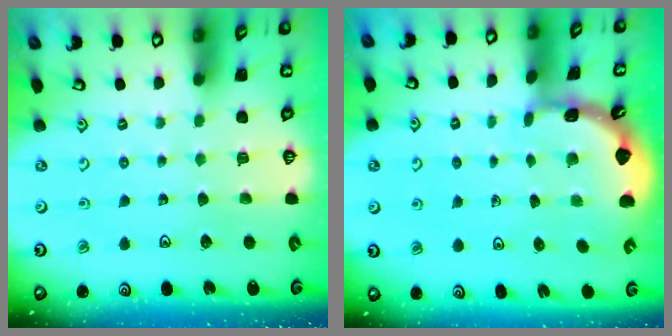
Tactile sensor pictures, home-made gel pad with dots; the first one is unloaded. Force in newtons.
{"total": 1.7, "press": 1.6, "slide": 0.1}